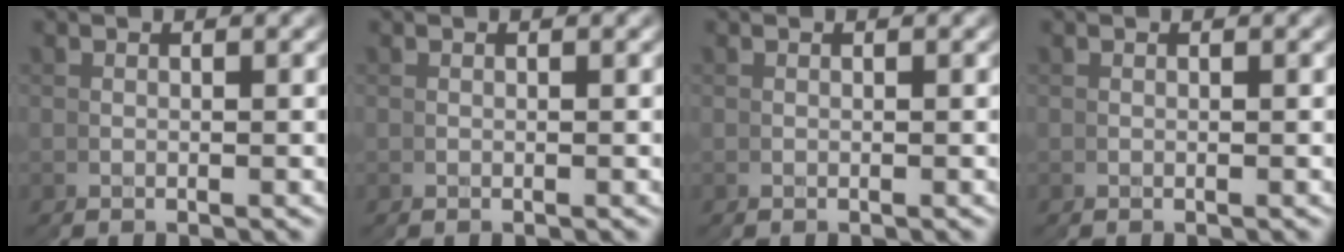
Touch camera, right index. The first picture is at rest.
{"total": 0.0}
{"total": 0.0}
{"total": 0.0}